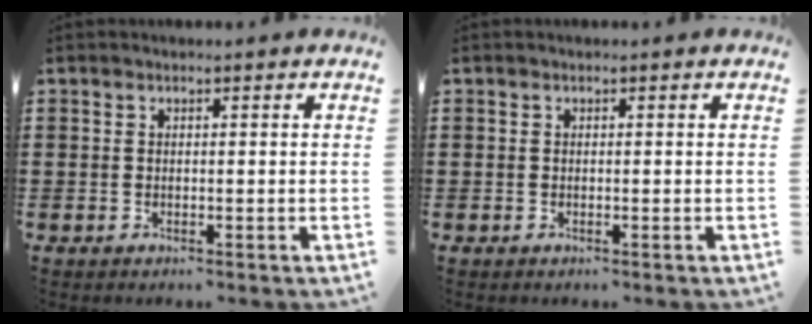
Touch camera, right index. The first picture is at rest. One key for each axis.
{"total": 0.0}